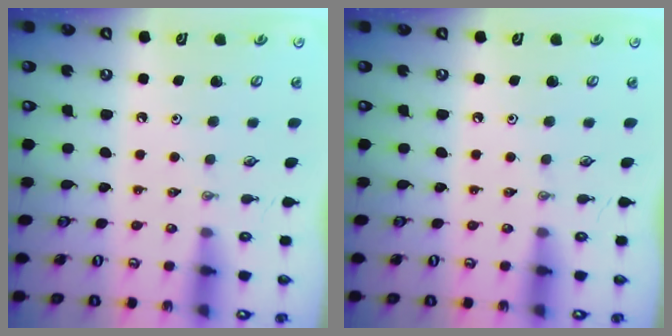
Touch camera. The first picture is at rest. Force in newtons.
{"total": 0.0}